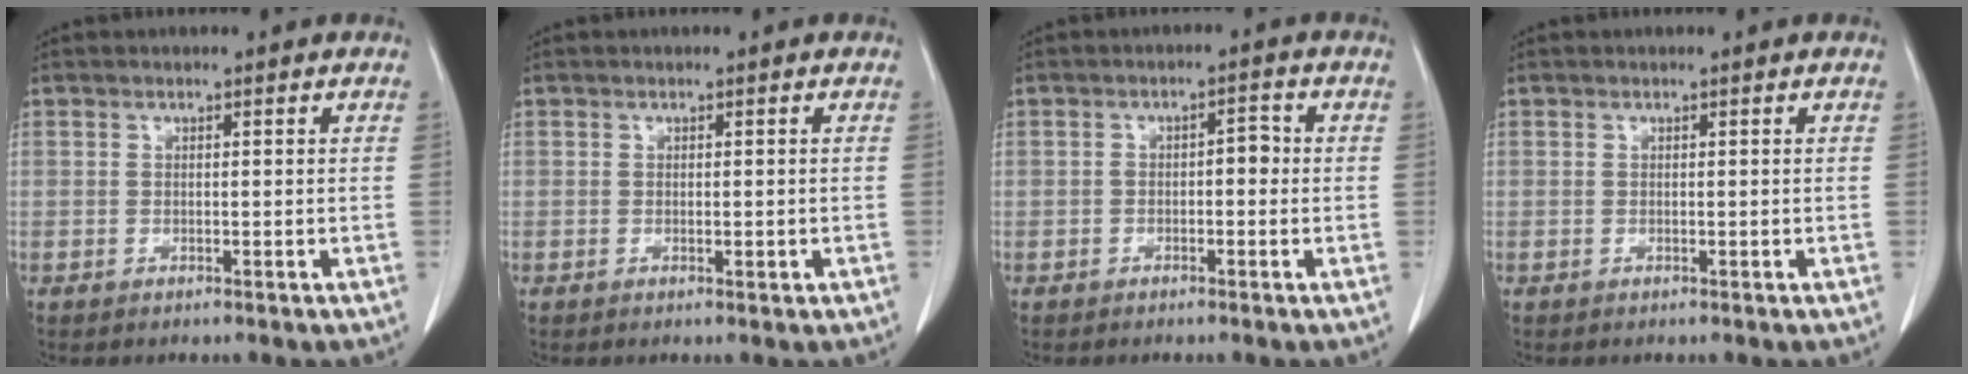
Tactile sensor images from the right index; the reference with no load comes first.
{"total": 1.4, "force": [-0.3, 0.7, 1.2], "torque": [-0.026, -0.003, 0.000]}
{"total": 3.2, "force": [-0.4, 1.5, 2.8], "torque": [-0.047, 0.024, -0.005]}
{"total": 0.0}